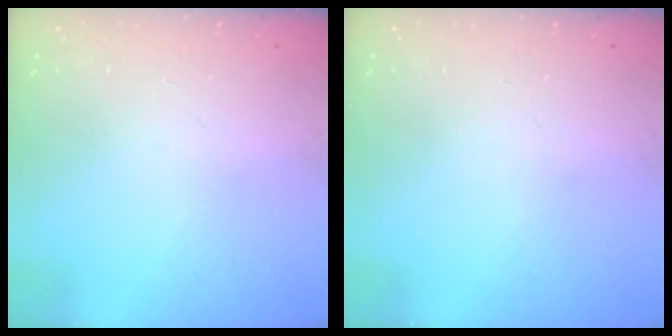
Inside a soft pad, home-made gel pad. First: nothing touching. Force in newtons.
{"total": 0.0}